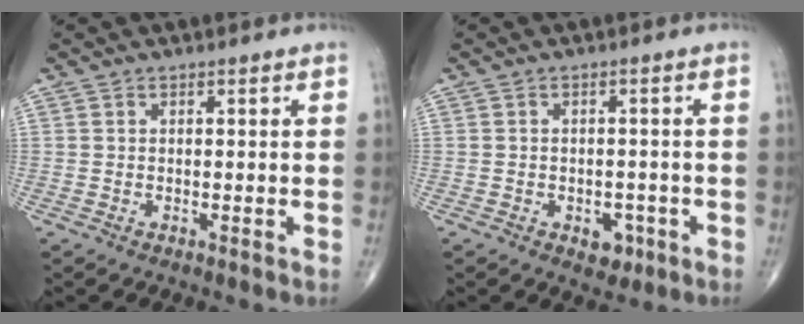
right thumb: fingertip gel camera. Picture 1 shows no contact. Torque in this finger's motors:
{"motor_torque": [1.19, 1.25, 0.13, -0.37, 0.04]}